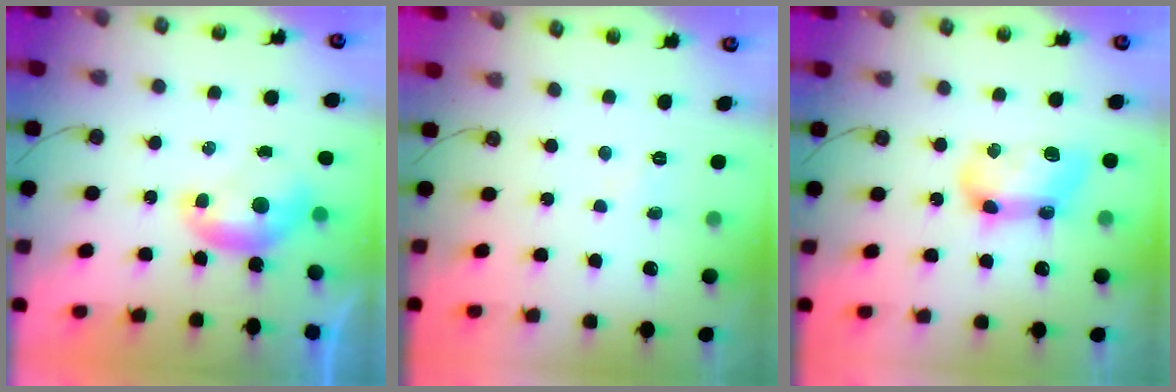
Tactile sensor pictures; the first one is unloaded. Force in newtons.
{"total": 0.9, "press": 0.9, "slide": 0.3}
{"total": 11.7, "press": 11.6, "slide": 0.6}